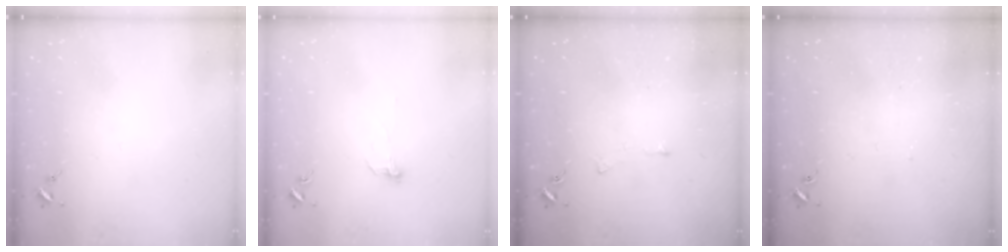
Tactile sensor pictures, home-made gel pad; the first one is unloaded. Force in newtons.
{"total": 4.3, "press": 4.2, "slide": 0.4}
{"total": 3.6, "press": 3.6, "slide": 0.3}
{"total": 2.9, "press": 2.9, "slide": 0.2}